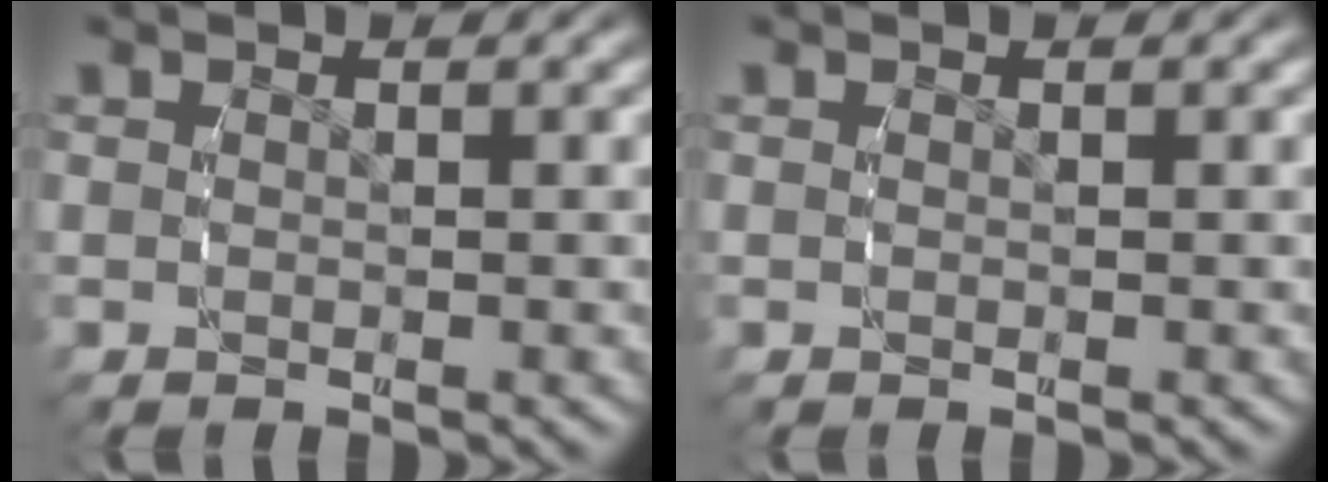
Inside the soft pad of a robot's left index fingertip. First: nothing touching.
{"total": 0.0}